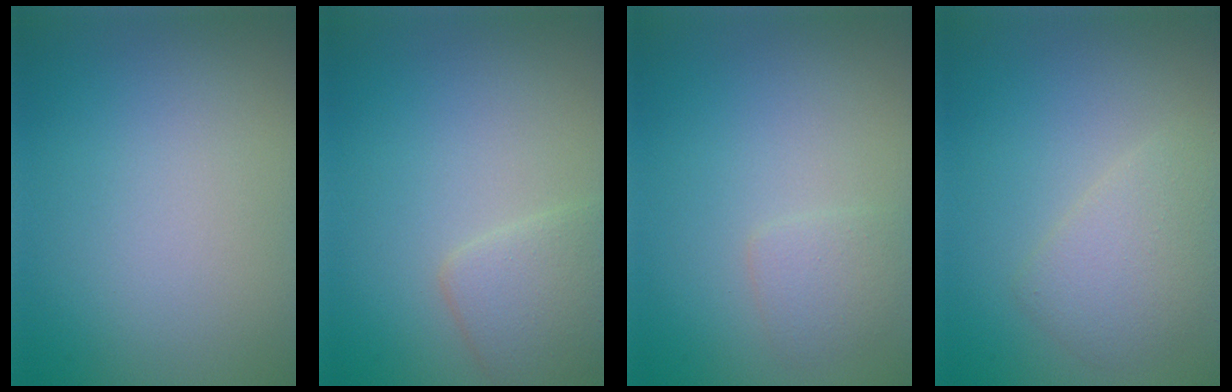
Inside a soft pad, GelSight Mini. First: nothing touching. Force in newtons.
{"total": 2.9, "press": 2.9, "slide": 0.1}
{"total": 1.5, "press": 1.5, "slide": 0.1}
{"total": 2.9, "press": 2.9, "slide": 0.1}